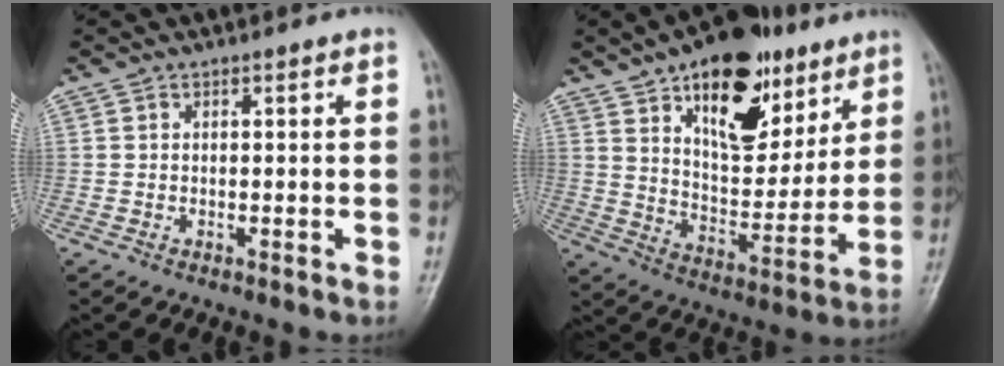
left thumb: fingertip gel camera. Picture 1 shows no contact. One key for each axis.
{"total": 20.7, "fx": 11.3, "fy": 10.7, "fz": 13.7, "tx": -0.155, "ty": -0.051, "tz": 0.182}